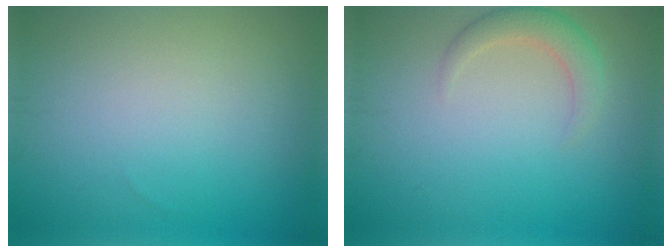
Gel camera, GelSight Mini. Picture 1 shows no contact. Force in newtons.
{"total": 2.4, "press": 2.4, "slide": 0.2}